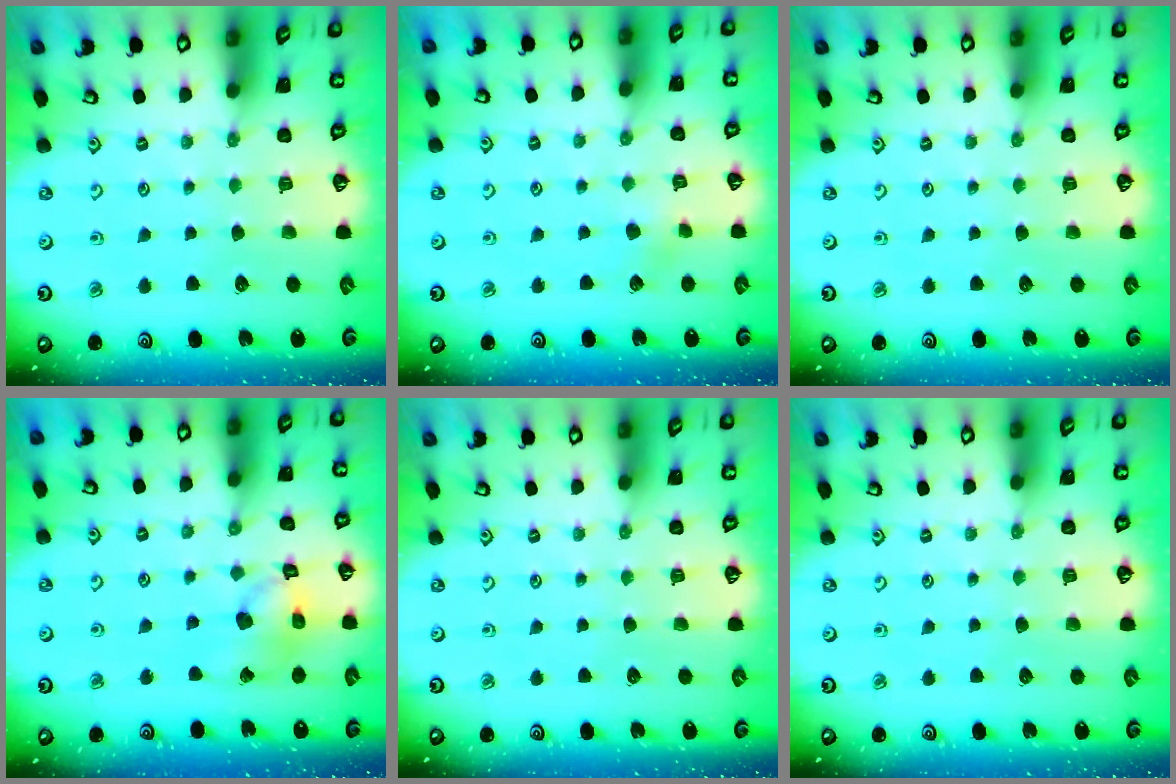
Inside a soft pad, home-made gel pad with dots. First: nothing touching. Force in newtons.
{"total": 3.8, "press": 3.7, "slide": 0.8}
{"total": 0.0}
{"total": 13.0, "press": 12.8, "slide": 2.0}
{"total": 0.0}
{"total": 0.0}